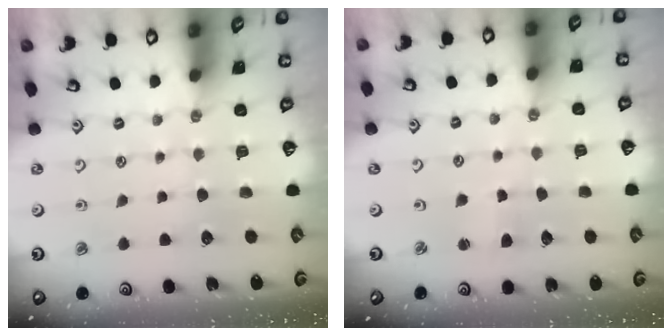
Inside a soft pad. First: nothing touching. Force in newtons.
{"total": 2.5, "press": 2.5, "slide": 0.2}